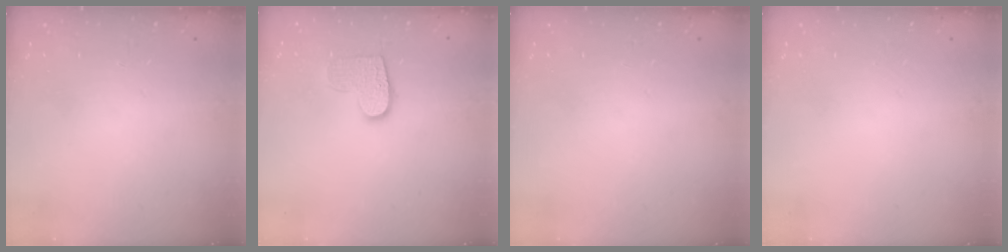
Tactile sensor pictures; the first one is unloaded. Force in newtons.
{"total": 9.8, "press": 9.8, "slide": 0.3}
{"total": 0.0}
{"total": 0.0}